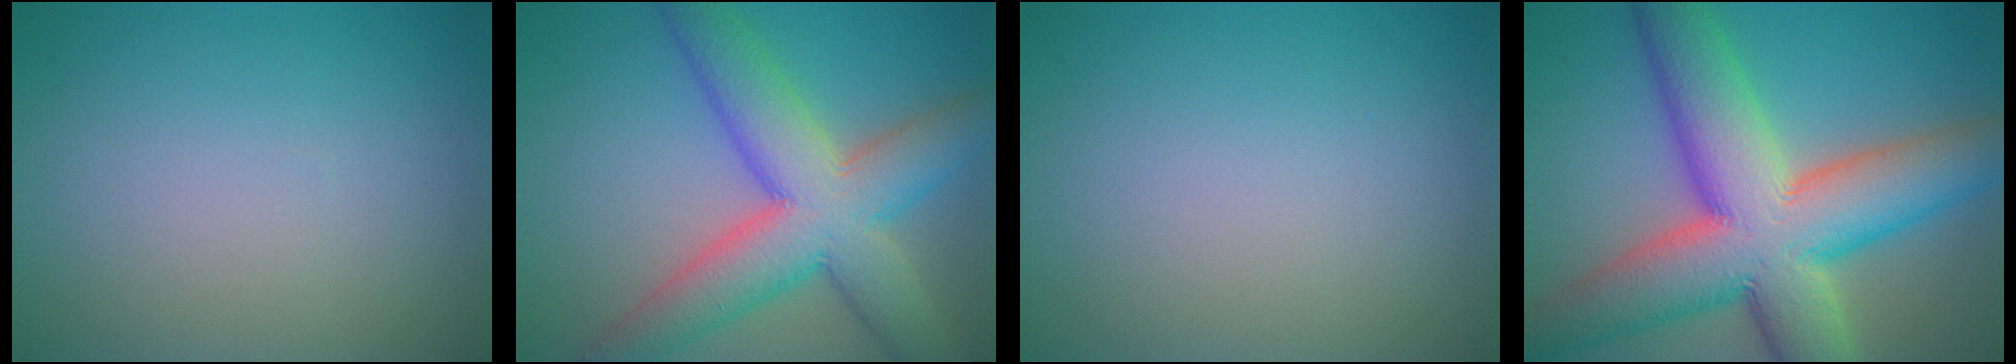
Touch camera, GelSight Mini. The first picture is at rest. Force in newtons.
{"total": 9.7, "press": 9.7, "slide": 0.4}
{"total": 0.0}
{"total": 14.5, "press": 14.5, "slide": 0.7}